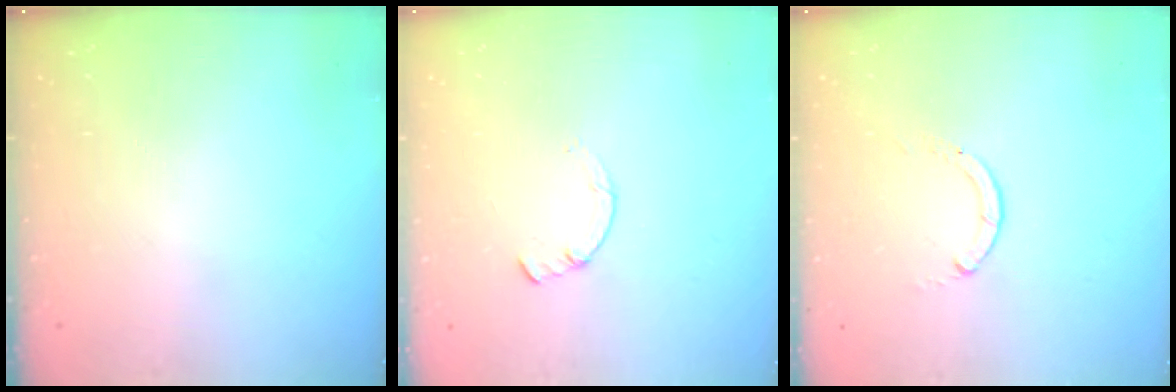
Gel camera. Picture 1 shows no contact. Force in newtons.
{"total": 0.7, "press": 0.6, "slide": 0.2}
{"total": 0.0}